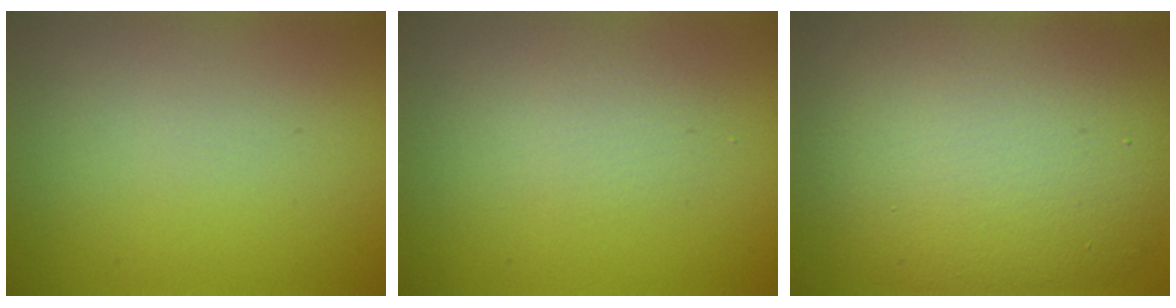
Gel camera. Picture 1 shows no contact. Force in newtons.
{"total": 1.5, "press": 1.5, "slide": 0.1}
{"total": 13.1, "press": 13.1, "slide": 0.7}